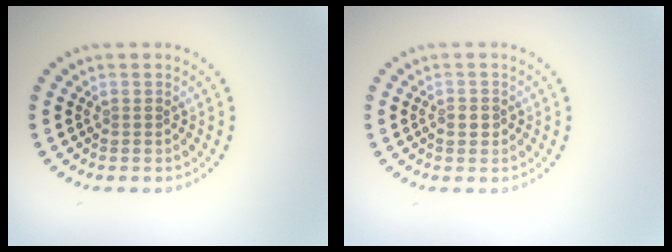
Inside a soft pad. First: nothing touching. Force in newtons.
{"total": 1.3, "press": 1.3, "slide": 0.1}